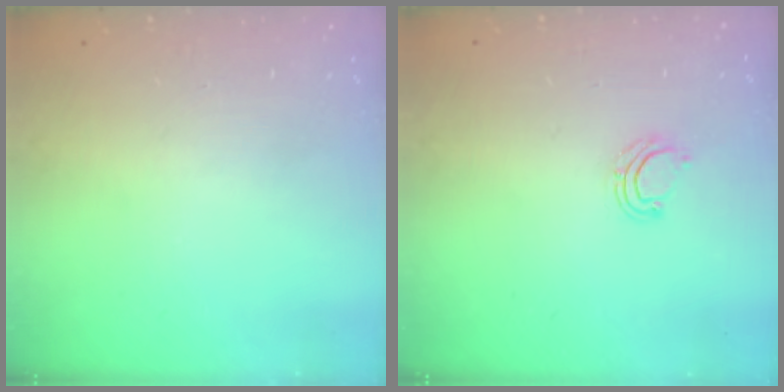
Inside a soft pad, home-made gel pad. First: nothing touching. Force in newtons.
{"total": 5.0, "press": 4.9, "slide": 1.0}